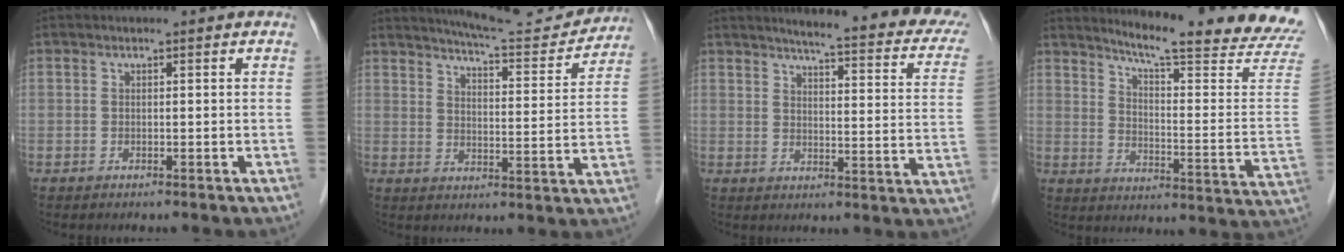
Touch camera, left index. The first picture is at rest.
{"total": 13.7, "force": [13.2, 0.9, 3.4], "torque": [-0.050, -0.023, 0.172]}
{"total": 20.9, "force": [18.0, 2.4, 10.4], "torque": [-0.120, -0.046, 0.196]}
{"total": 22.2, "force": [20.0, -0.8, 9.6], "torque": [-0.142, -0.111, 0.244]}